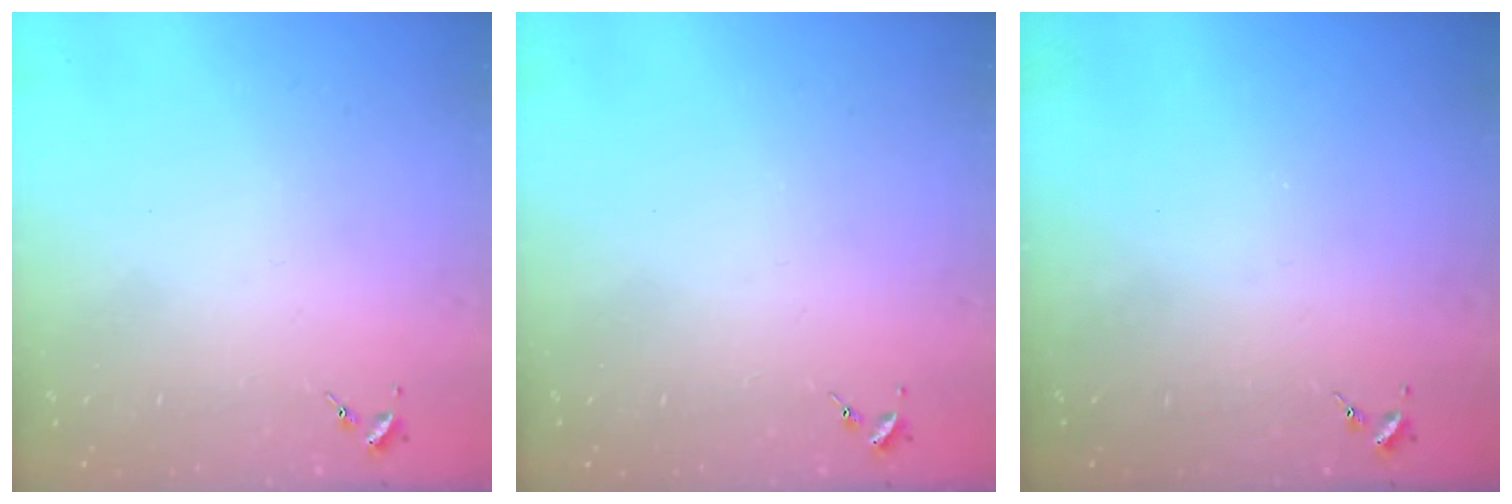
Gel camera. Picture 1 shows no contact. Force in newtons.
{"total": 0.0}
{"total": 0.0}